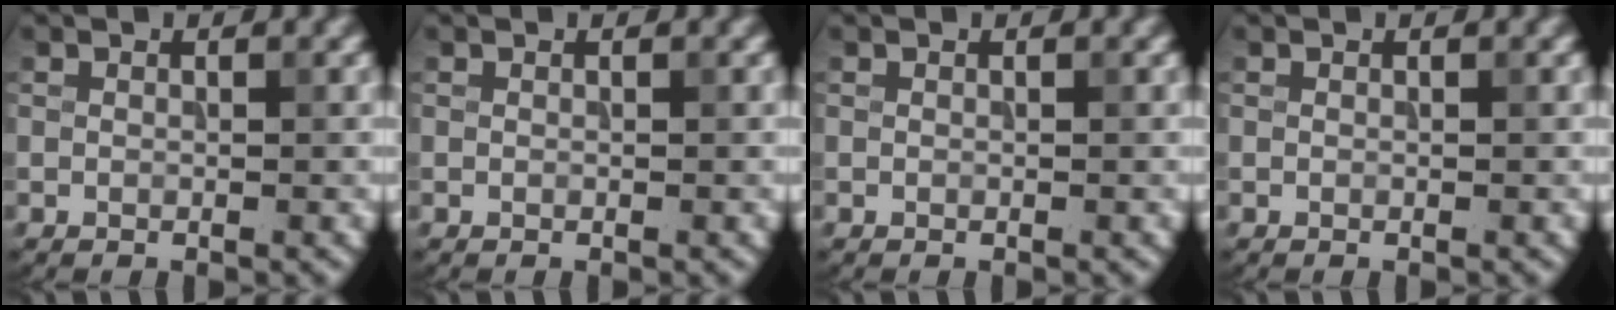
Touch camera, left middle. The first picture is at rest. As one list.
[{"total": 0.0}, {"total": 0.0}, {"total": 0.0}]